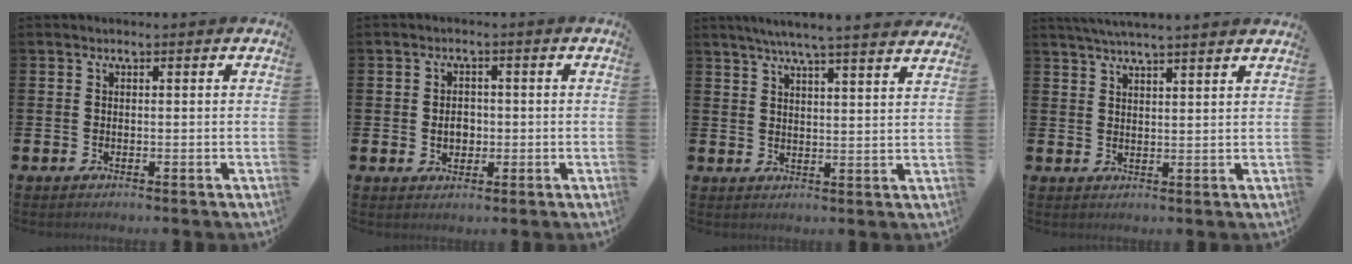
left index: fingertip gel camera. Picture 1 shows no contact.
{"total": 2.6, "force": [-0.2, 2.1, 1.6], "torque": [-0.011, -0.001, -0.011]}
{"total": 5.8, "force": [5.4, -0.6, 2.0], "torque": [-0.051, -0.028, 0.094]}
{"total": 4.1, "force": [4.0, -0.6, 0.9], "torque": [-0.032, -0.011, 0.074]}